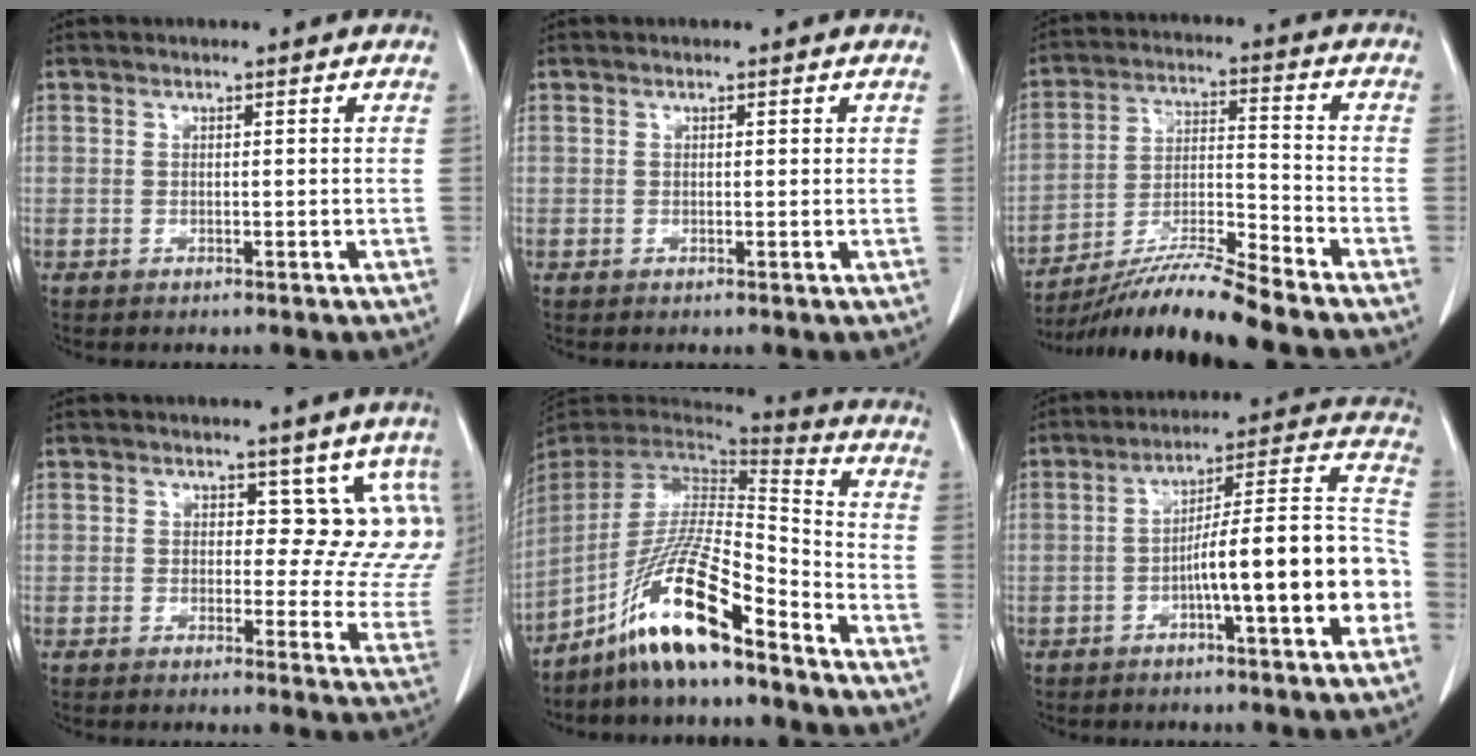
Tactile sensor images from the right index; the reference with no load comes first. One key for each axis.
{"total": 0.5, "fx": 0.3, "fy": 0.3, "fz": 0.3, "tx": -0.002, "ty": 0.000, "tz": 0.002}
{"total": 12.9, "fx": -11.4, "fy": -1.3, "fz": 6.0, "tx": -0.104, "ty": -0.010, "tz": -0.207}
{"total": 8.6, "fx": 4.7, "fy": 5.2, "fz": 5.0, "tx": -0.024, "ty": -0.009, "tz": 0.035}
{"total": 16.1, "fx": -11.1, "fy": 1.4, "fz": 11.5, "tx": -0.226, "ty": -0.004, "tz": -0.205}
{"total": 16.3, "fx": -4.7, "fy": 1.6, "fz": 15.6, "tx": -0.223, "ty": 0.029, "tz": -0.068}